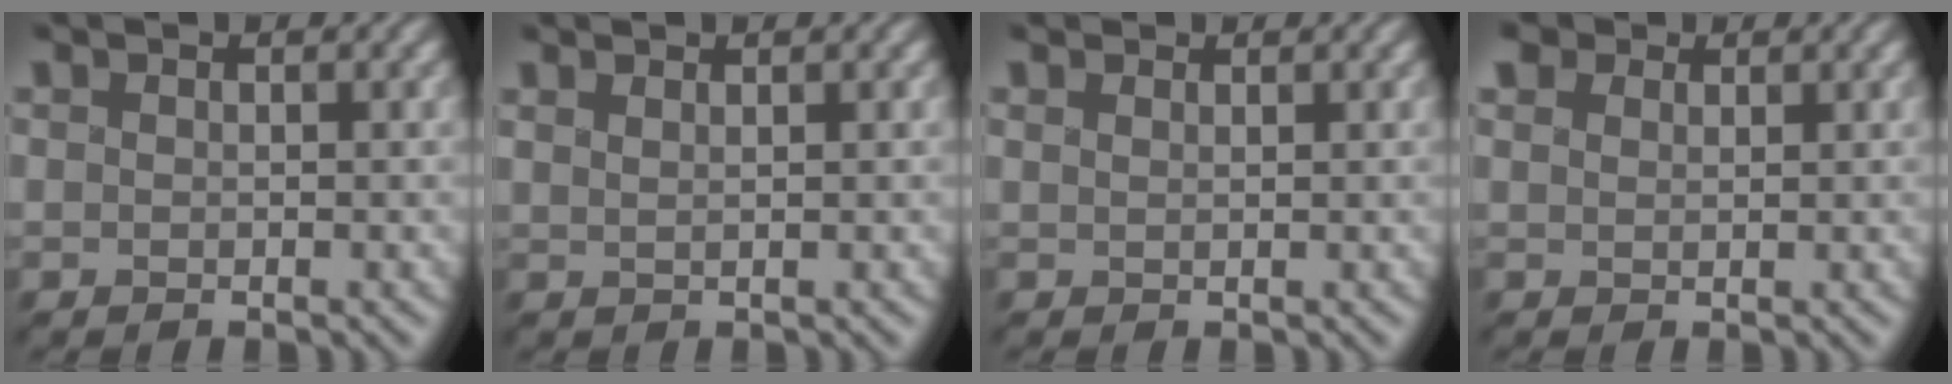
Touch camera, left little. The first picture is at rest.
{"total": 1.7, "force": [1.0, 0.6, 1.2], "torque": [-0.001, 0.006, -0.005]}
{"total": 1.5, "force": [1.4, 0.4, 0.4], "torque": [-0.011, -0.001, 0.029]}
{"total": 2.9, "force": [2.0, 1.8, 1.1], "torque": [-0.036, 0.005, 0.030]}